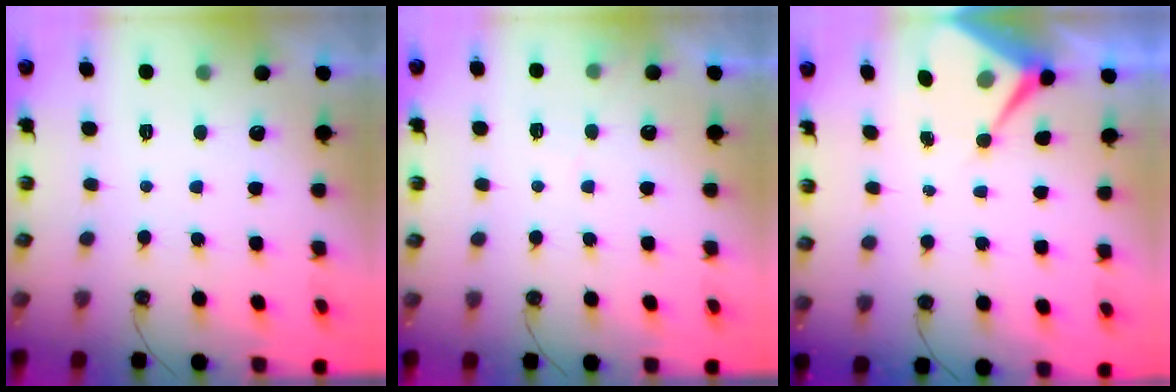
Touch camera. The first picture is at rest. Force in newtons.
{"total": 4.5, "press": 4.4, "slide": 0.8}
{"total": 6.3, "press": 6.3, "slide": 0.5}